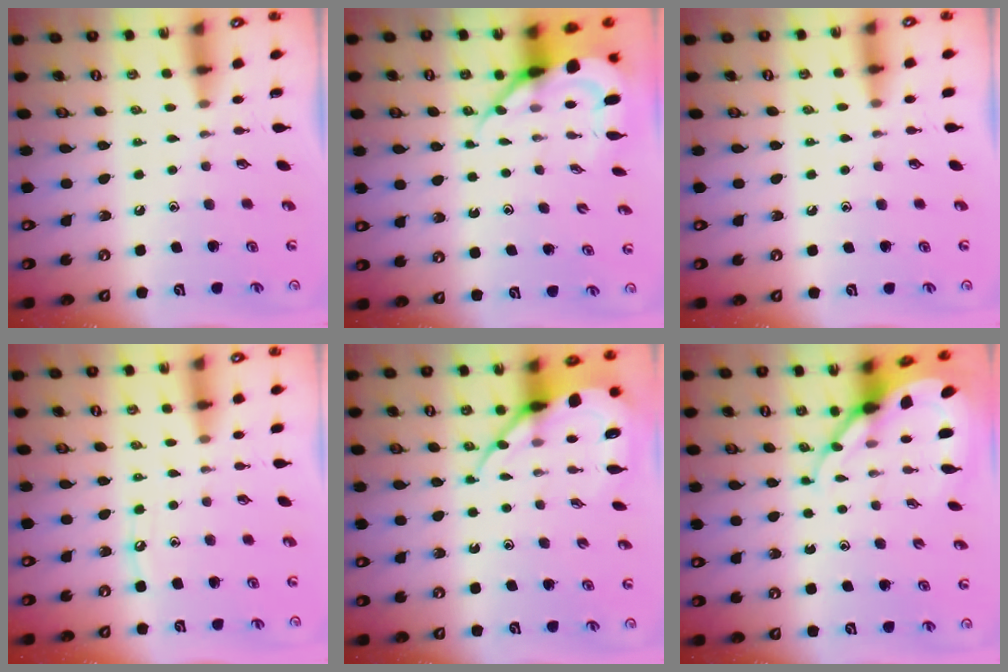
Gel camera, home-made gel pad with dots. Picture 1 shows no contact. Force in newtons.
{"total": 8.1, "press": 8.0, "slide": 0.9}
{"total": 3.0, "press": 3.0, "slide": 0.5}
{"total": 5.5, "press": 5.5, "slide": 0.7}
{"total": 9.2, "press": 9.2, "slide": 0.9}
{"total": 7.9, "press": 7.9, "slide": 0.9}